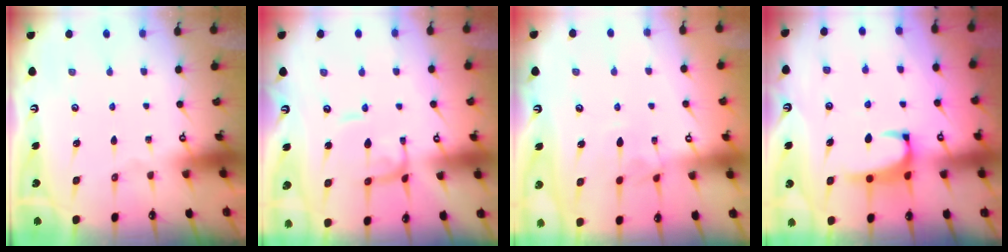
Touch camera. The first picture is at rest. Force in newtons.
{"total": 0.0}
{"total": 2.5, "press": 2.5, "slide": 0.5}
{"total": 3.2, "press": 3.1, "slide": 0.8}